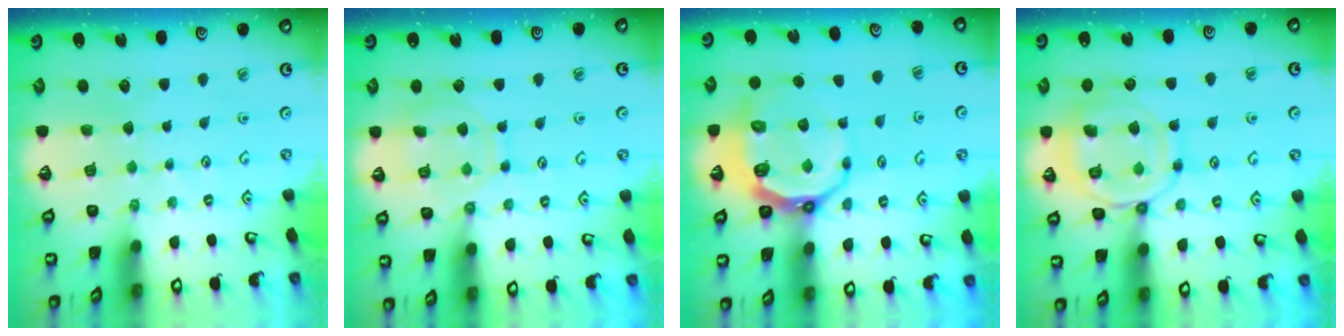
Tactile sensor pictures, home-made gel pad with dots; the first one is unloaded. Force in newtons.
{"total": 10.1, "press": 10.0, "slide": 1.0}
{"total": 9.7, "press": 8.8, "slide": 4.1}
{"total": 13.3, "press": 13.2, "slide": 1.2}